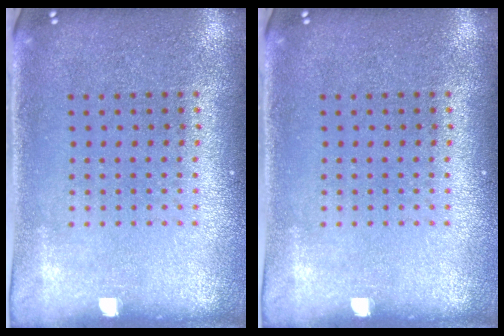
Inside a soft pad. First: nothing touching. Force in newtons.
{"total": 0.0}